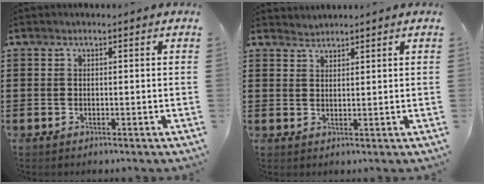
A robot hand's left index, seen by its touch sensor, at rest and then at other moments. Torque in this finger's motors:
{"motor_torque": [-0.13, 0.14, -0.07, -0.02]}